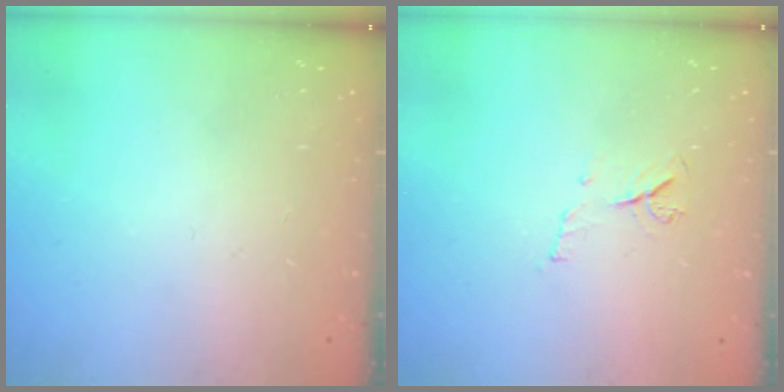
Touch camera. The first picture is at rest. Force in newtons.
{"total": 6.5, "press": 6.5, "slide": 0.8}